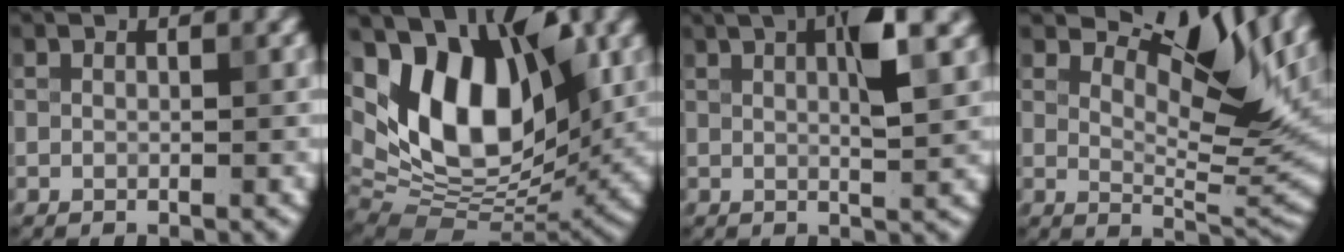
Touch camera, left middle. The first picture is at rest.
{"total": 11.6, "force": [2.6, 6.8, 9.1], "torque": [-0.157, 0.001, 0.060]}
{"total": 3.5, "force": [0.8, 0.3, 3.4], "torque": [-0.069, 0.001, 0.029]}
{"total": 11.0, "force": [5.6, 3.9, 8.6], "torque": [-0.136, 0.016, 0.108]}